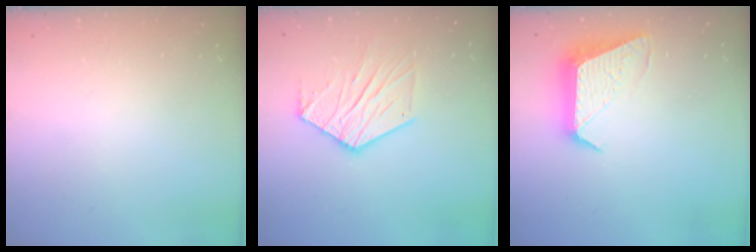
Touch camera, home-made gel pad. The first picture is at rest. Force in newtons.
{"total": 12.3, "press": 12.3, "slide": 0.9}
{"total": 11.6, "press": 11.5, "slide": 0.7}